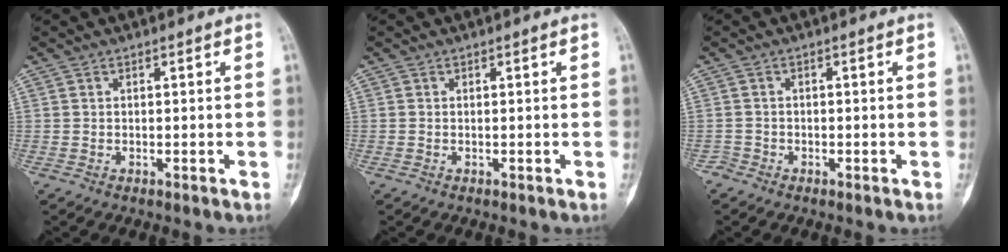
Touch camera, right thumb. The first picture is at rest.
{"total": 0.0}
{"total": 1.5, "force": [-1.1, 0.9, -0.5], "torque": [0.020, 0.004, -0.027]}